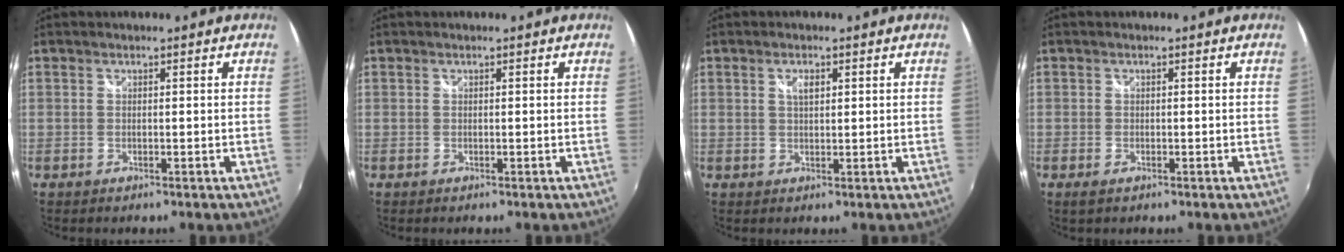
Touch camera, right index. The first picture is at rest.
{"total": 0.0}
{"total": 2.3, "force": [0.9, 1.1, 1.8], "torque": [-0.031, 0.002, 0.015]}
{"total": 1.5, "force": [-0.9, 0.8, 0.9], "torque": [-0.018, -0.005, -0.016]}